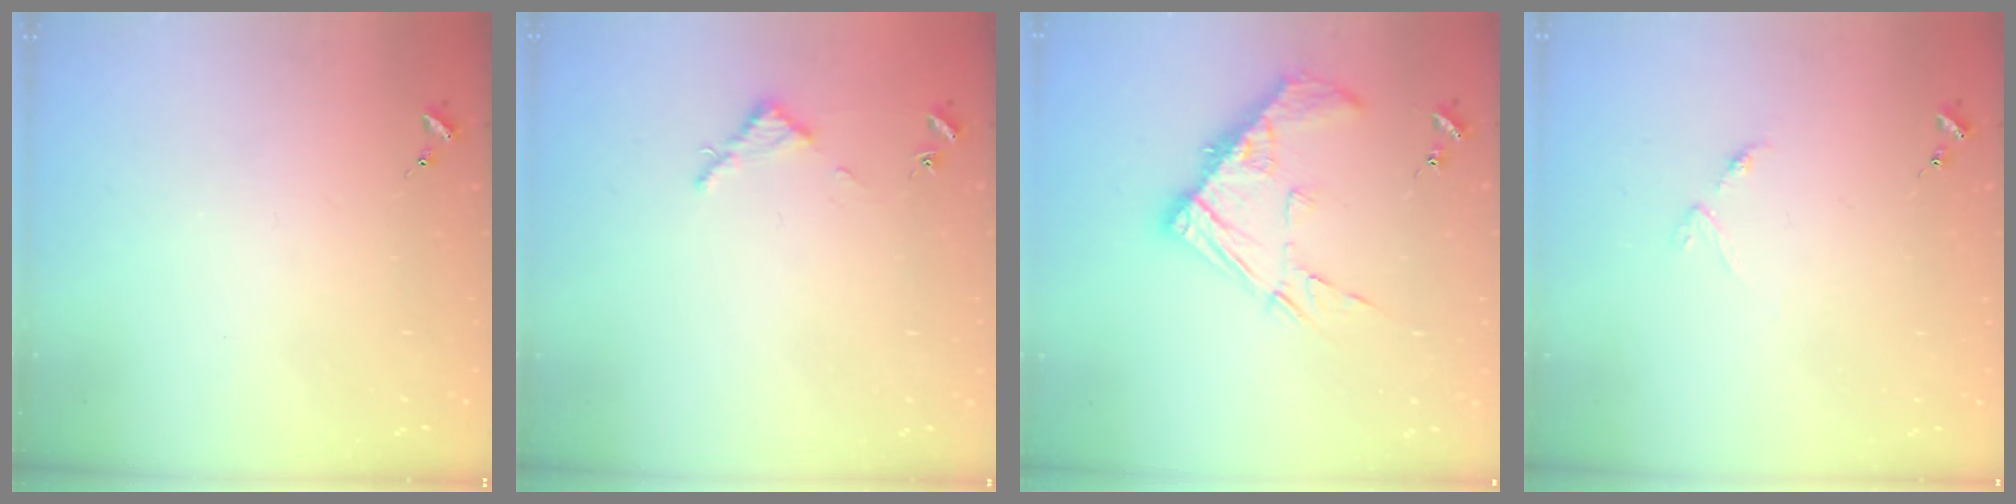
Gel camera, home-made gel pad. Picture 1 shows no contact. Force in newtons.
{"total": 2.8, "press": 2.8, "slide": 0.3}
{"total": 13.3, "press": 13.2, "slide": 1.2}
{"total": 3.1, "press": 3.0, "slide": 0.5}